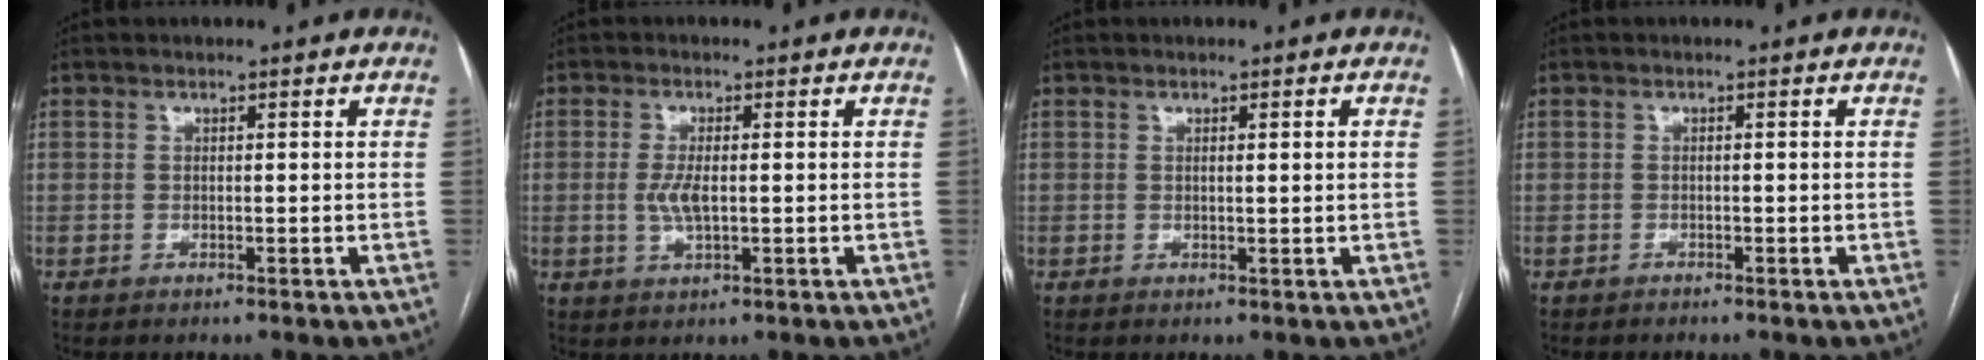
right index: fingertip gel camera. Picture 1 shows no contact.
{"total": 3.6, "force": [-0.2, 1.0, 3.4], "torque": [-0.075, -0.004, -0.002]}
{"total": 1.0, "force": [0.2, -0.1, 1.0], "torque": [-0.018, 0.004, 0.004]}
{"total": 0.8, "force": [-0.6, 0.4, -0.4], "torque": [0.001, 0.002, -0.013]}